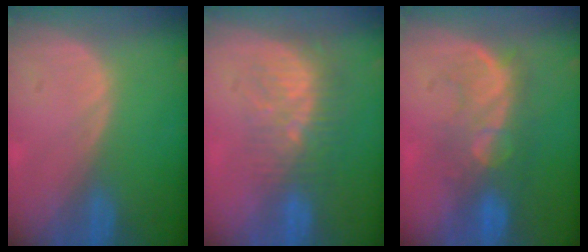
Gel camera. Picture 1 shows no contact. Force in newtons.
{"total": 8.9, "press": 7.5, "slide": 4.8}
{"total": 8.0, "press": 7.8, "slide": 1.4}